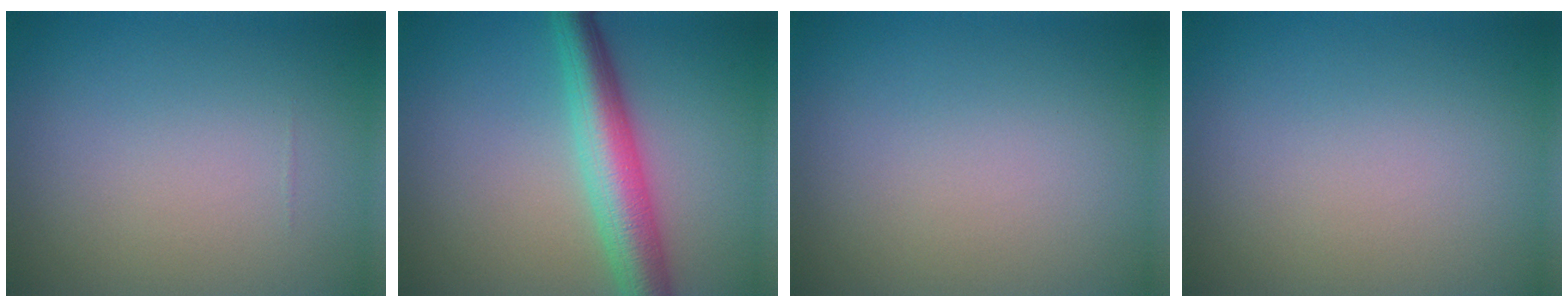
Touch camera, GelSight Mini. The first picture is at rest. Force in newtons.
{"total": 6.0, "press": 6.0, "slide": 0.2}
{"total": 0.0}
{"total": 0.0}